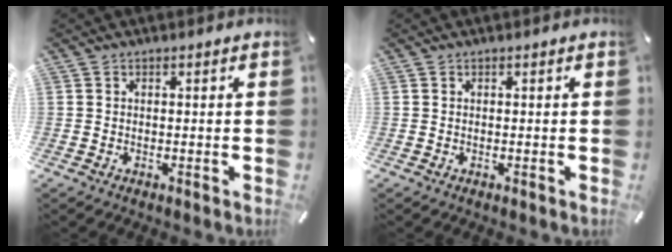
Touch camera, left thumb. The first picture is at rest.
{"total": 0.0}